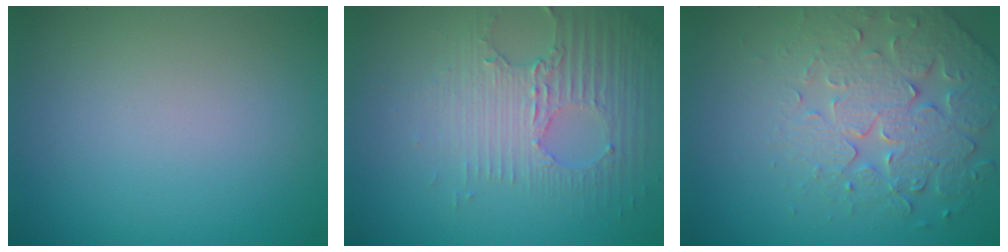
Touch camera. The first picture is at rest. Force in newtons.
{"total": 3.6, "press": 3.3, "slide": 1.2}
{"total": 4.7, "press": 4.6, "slide": 1.0}